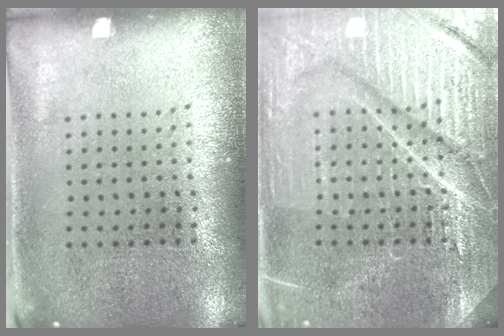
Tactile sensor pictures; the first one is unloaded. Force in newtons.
{"total": 5.7, "press": 5.6, "slide": 0.7}